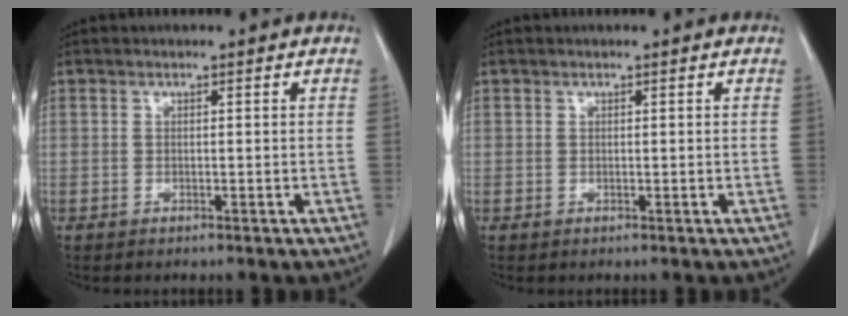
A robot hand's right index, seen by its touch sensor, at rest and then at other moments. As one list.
[{"total": 0.0}]